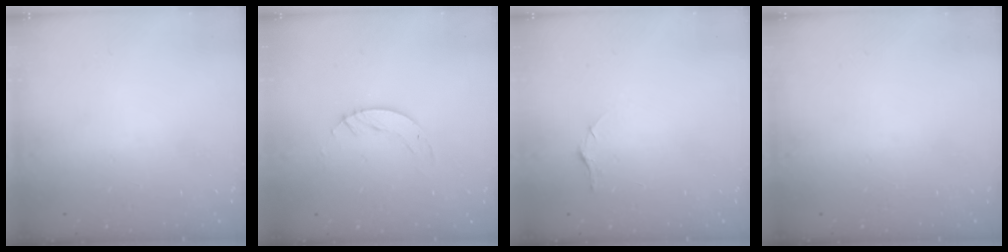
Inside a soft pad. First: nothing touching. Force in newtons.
{"total": 3.0, "press": 3.0, "slide": 0.2}
{"total": 5.7, "press": 5.6, "slide": 0.6}
{"total": 0.0}